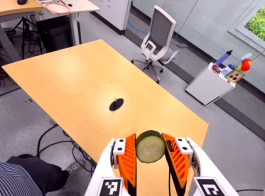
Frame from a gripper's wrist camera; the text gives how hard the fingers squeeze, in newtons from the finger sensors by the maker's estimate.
{"total": 9.6, "left": 9.0, "right": 10.2}